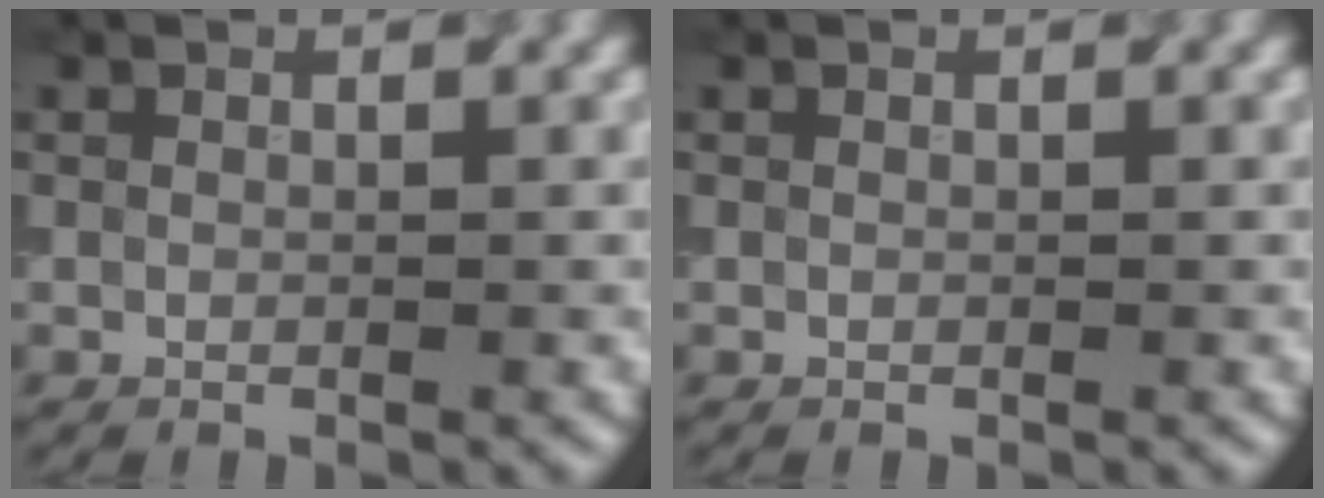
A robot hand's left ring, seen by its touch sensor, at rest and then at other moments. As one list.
[{"total": 0.0}]